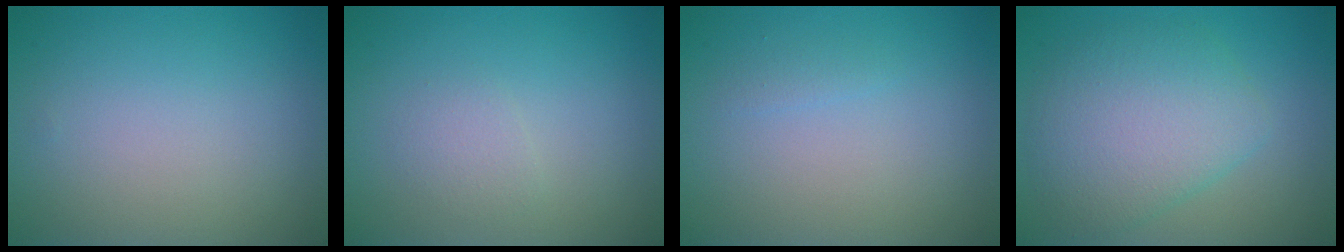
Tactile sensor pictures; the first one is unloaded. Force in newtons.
{"total": 1.3, "press": 1.3, "slide": 0.2}
{"total": 0.6, "press": 0.6, "slide": 0.1}
{"total": 5.7, "press": 5.7, "slide": 0.2}